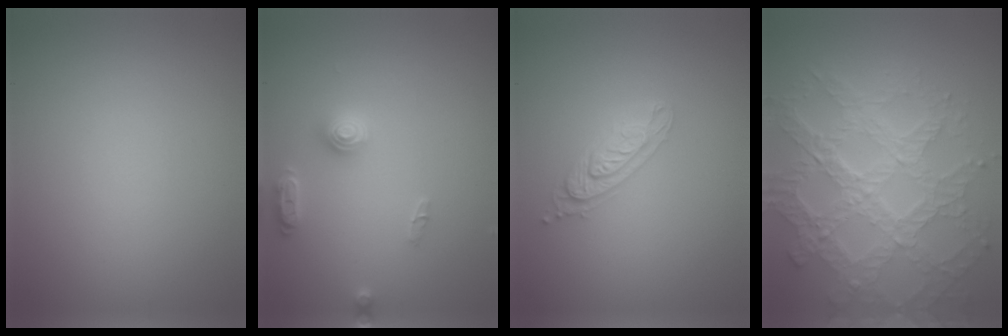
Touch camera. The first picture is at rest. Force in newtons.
{"total": 2.5, "press": 2.5, "slide": 0.4}
{"total": 2.2, "press": 2.1, "slide": 0.5}
{"total": 8.0, "press": 6.1, "slide": 5.2}